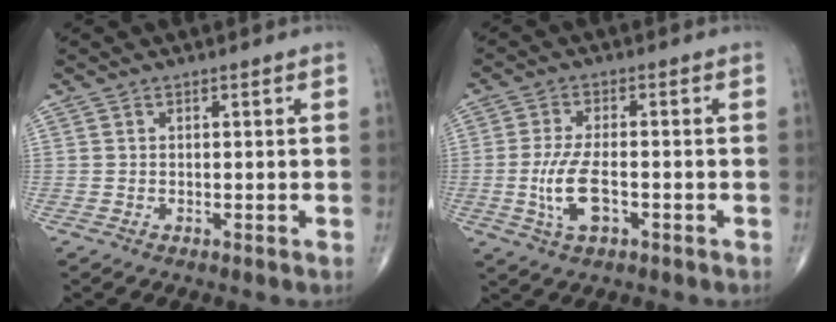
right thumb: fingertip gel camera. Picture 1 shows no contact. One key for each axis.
{"total": 7.5, "fx": -1.8, "fy": 3.2, "fz": 6.5, "tx": -0.139, "ty": 0.005, "tz": -0.031}